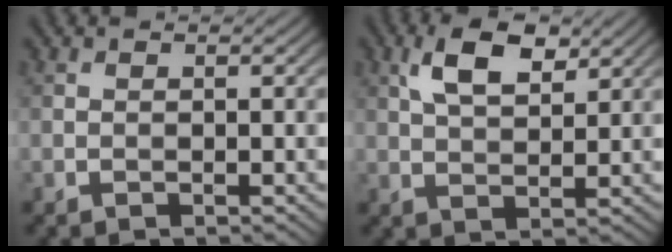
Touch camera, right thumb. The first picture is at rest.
{"total": 6.3, "force": [3.1, 2.9, 4.6], "torque": [-0.095, 0.005, 0.057]}